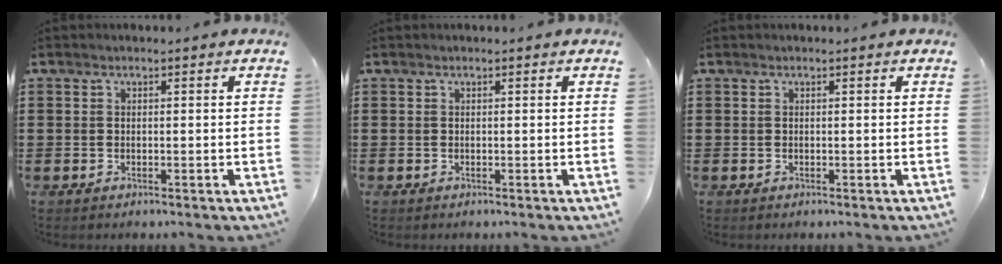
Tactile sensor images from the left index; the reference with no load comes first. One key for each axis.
{"total": 0.0}
{"total": 0.0}